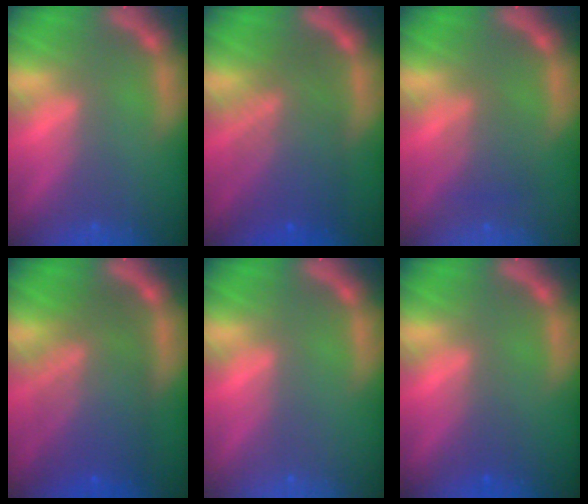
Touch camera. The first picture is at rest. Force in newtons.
{"total": 7.6}
{"total": 2.5}
{"total": 9.1}
{"total": 0.0}
{"total": 1.5}